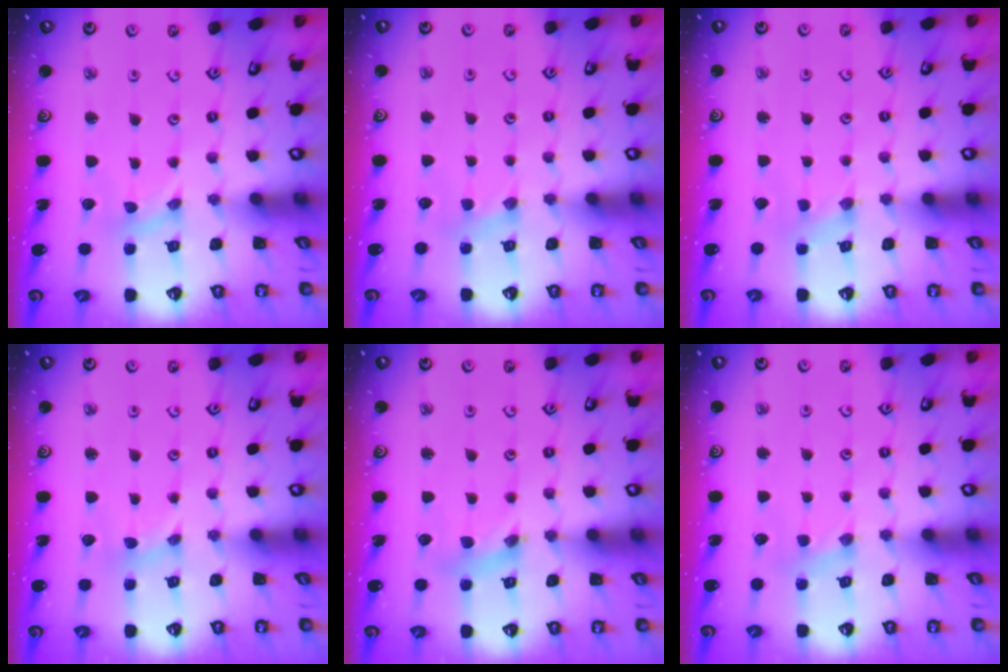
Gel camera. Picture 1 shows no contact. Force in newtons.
{"total": 2.2, "press": 2.2, "slide": 0.4}
{"total": 0.0}
{"total": 0.7, "press": 0.7, "slide": 0.1}
{"total": 3.0, "press": 3.0, "slide": 0.3}
{"total": 2.2, "press": 2.2, "slide": 0.4}